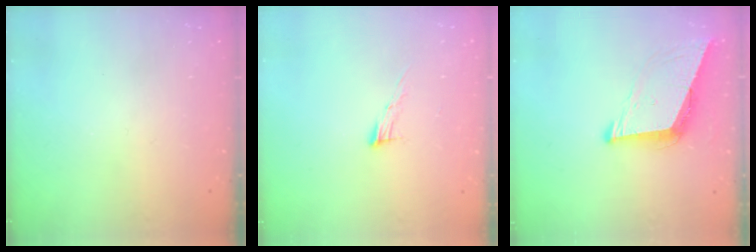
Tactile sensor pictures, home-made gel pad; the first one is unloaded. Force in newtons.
{"total": 8.5, "press": 8.4, "slide": 1.5}
{"total": 8.9, "press": 8.2, "slide": 3.5}